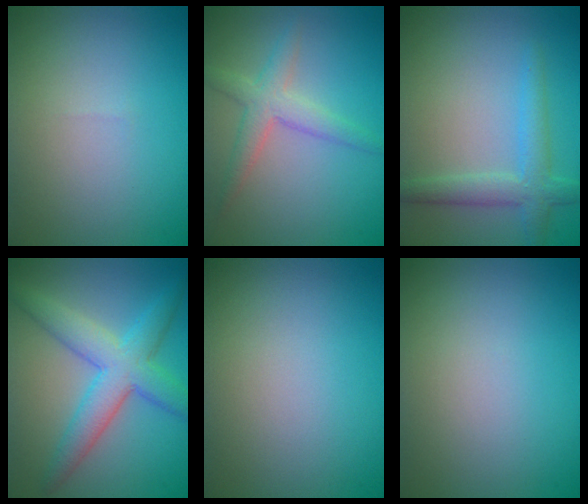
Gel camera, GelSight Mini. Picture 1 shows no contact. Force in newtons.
{"total": 3.0, "press": 3.0, "slide": 0.2}
{"total": 3.1, "press": 3.1, "slide": 0.2}
{"total": 5.7, "press": 5.7, "slide": 0.2}
{"total": 0.0}
{"total": 0.0}